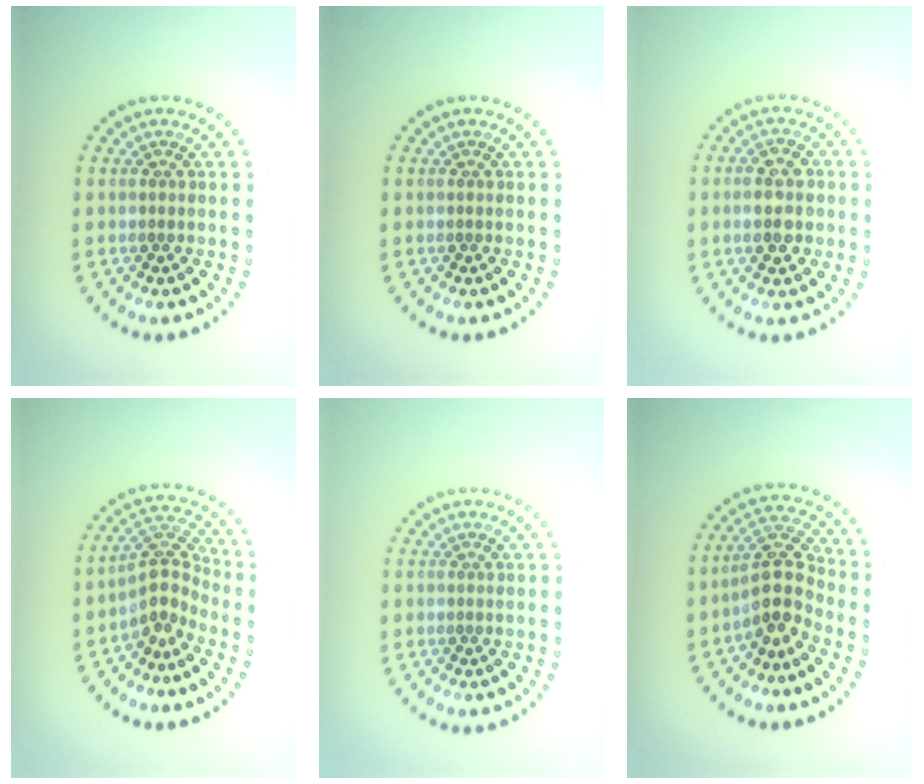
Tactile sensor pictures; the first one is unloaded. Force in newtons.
{"total": 0.0}
{"total": 2.9, "press": 2.9, "slide": 0.4}
{"total": 3.5, "press": 2.7, "slide": 2.2}
{"total": 0.0}
{"total": 4.2, "press": 3.7, "slide": 2.1}